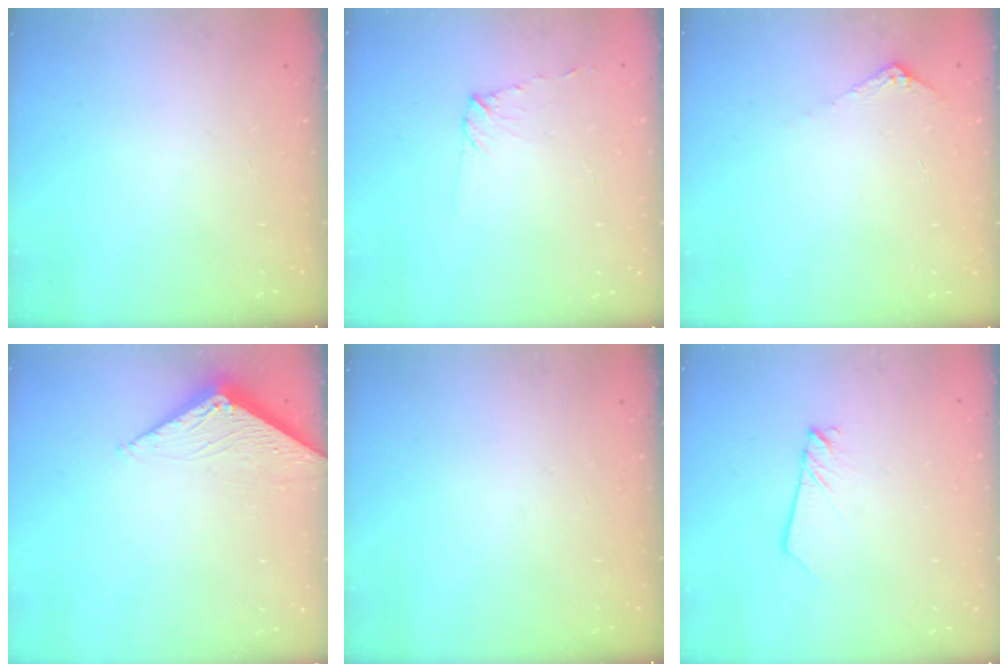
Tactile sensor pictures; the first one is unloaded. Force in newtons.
{"total": 5.3, "press": 5.3, "slide": 0.6}
{"total": 5.8, "press": 5.8, "slide": 0.8}
{"total": 2.8, "press": 2.8, "slide": 0.3}
{"total": 0.0}
{"total": 2.5, "press": 2.5, "slide": 0.1}